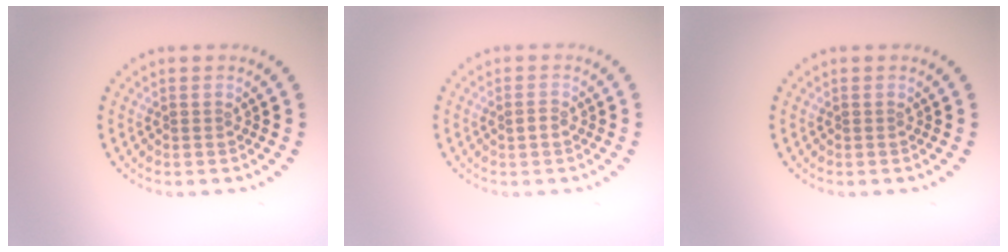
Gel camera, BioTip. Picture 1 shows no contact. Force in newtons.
{"total": 1.0, "press": 1.0, "slide": 0.4}
{"total": 0.0}